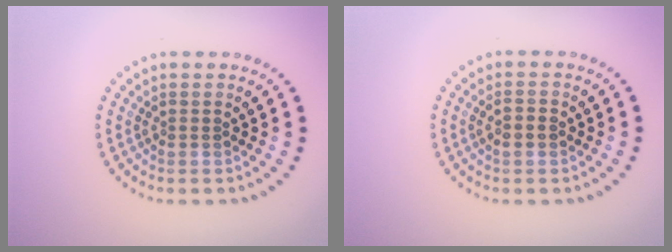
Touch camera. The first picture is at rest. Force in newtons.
{"total": 1.3, "press": 1.2, "slide": 0.2}